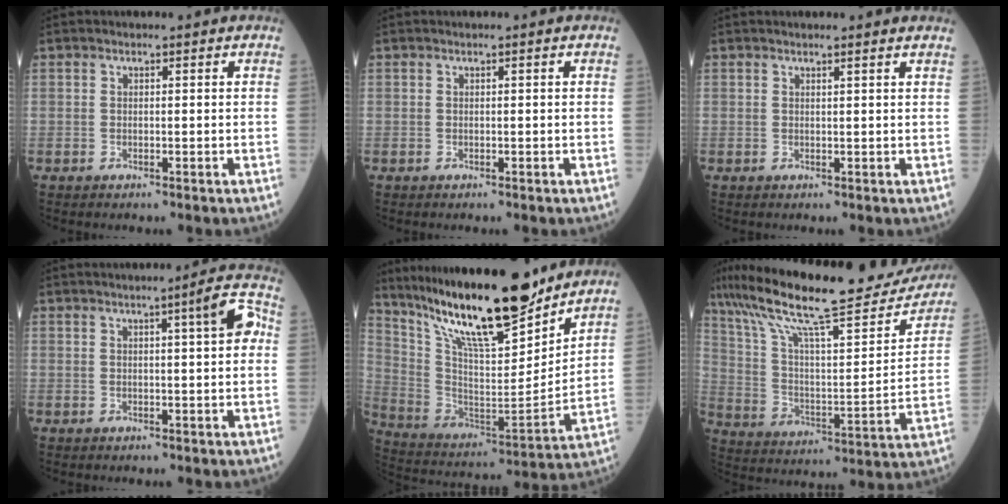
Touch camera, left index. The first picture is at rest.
{"total": 0.0}
{"total": 1.3, "force": [1.1, -0.4, 0.5], "torque": [-0.025, -0.005, 0.018]}
{"total": 4.4, "force": [1.0, 0.4, 4.2], "torque": [-0.054, 0.014, 0.010]}
{"total": 22.7, "force": [18.0, 3.6, 13.3], "torque": [-0.239, -0.019, 0.313]}
{"total": 27.1, "force": [22.9, 4.2, 13.7], "torque": [-0.238, -0.007, 0.338]}